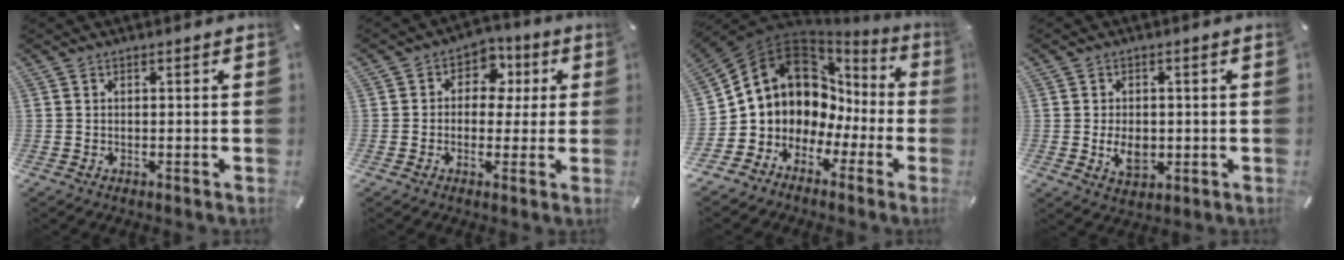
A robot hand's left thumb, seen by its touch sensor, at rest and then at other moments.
{"total": 7.0, "force": [0.2, 6.1, 3.4], "torque": [-0.044, 0.012, -0.002]}
{"total": 9.9, "force": [4.1, 8.7, 2.1], "torque": [-0.056, -0.057, 0.089]}
{"total": 5.9, "force": [-0.8, 4.2, 4.1], "torque": [-0.076, -0.007, -0.016]}